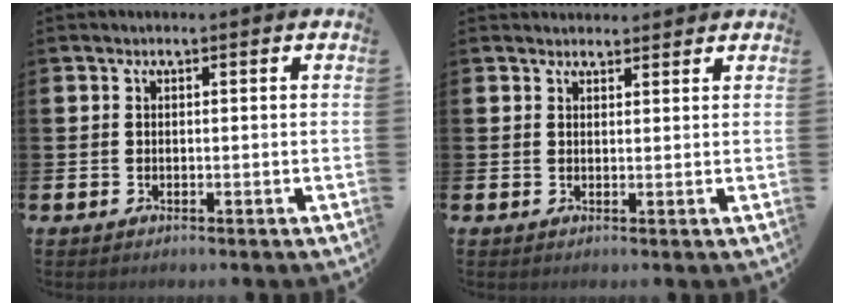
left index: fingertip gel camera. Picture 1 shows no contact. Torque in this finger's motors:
{"motor_torque": [0.95, -1.19, 0.03, 0.01]}